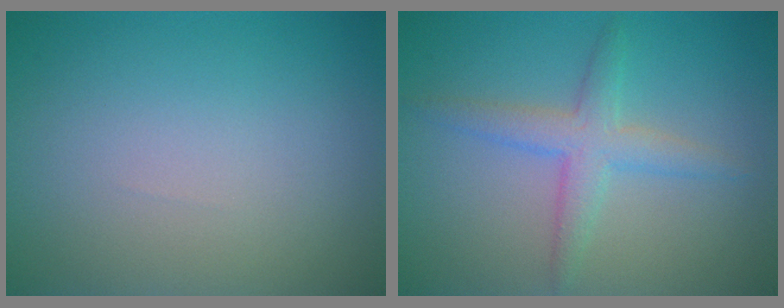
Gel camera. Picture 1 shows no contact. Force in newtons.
{"total": 3.2, "press": 3.2, "slide": 0.1}